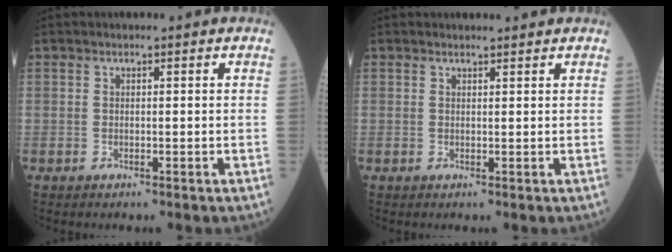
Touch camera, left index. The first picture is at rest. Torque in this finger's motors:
{"motor_torque": [0.59, -1.34, -0.28, 0.01]}